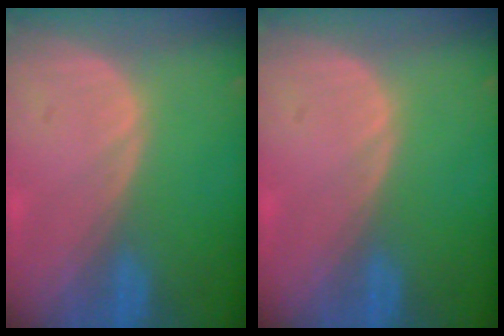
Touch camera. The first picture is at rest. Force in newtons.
{"total": 0.0}